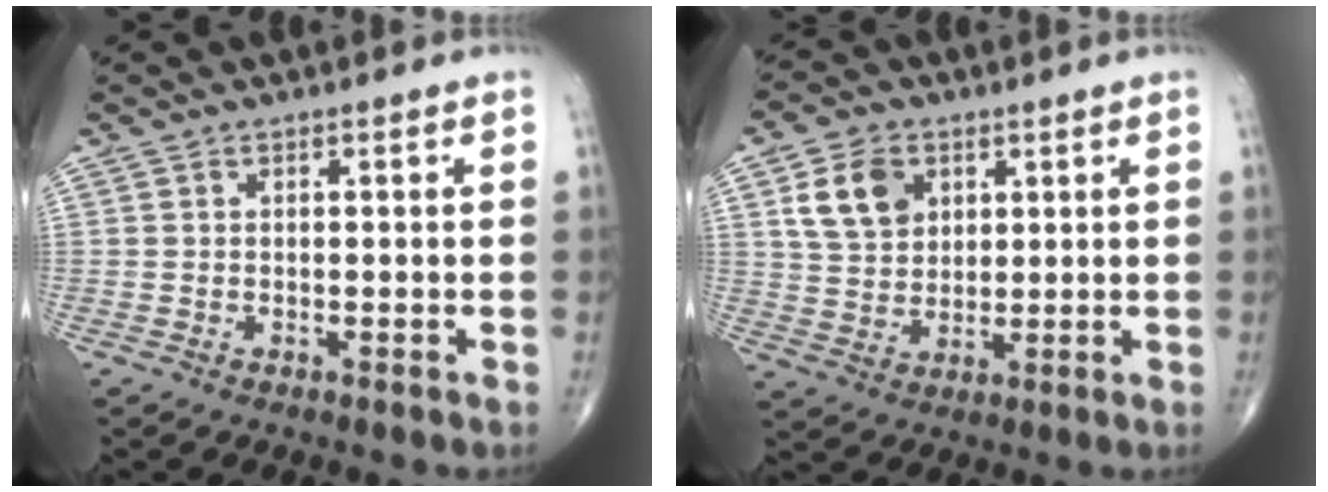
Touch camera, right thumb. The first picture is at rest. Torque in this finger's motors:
{"motor_torque": [0.19, 1.78, 0.74, 0.26, 0.07]}